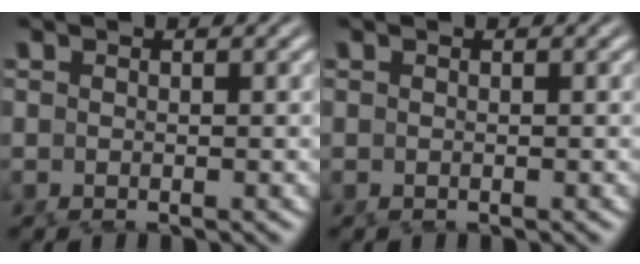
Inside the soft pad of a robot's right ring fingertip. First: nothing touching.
{"total": 0.0}